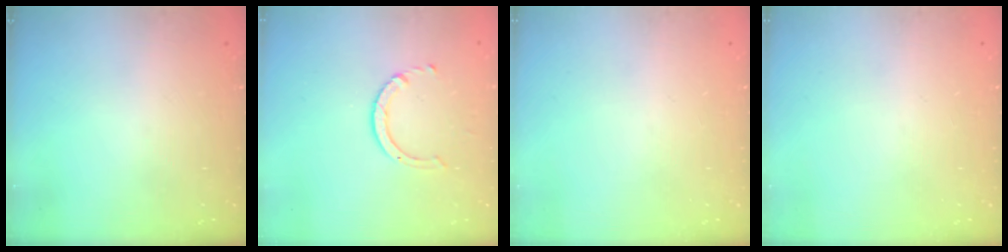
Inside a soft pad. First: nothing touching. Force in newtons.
{"total": 3.2, "press": 3.2, "slide": 0.4}
{"total": 0.0}
{"total": 0.0}